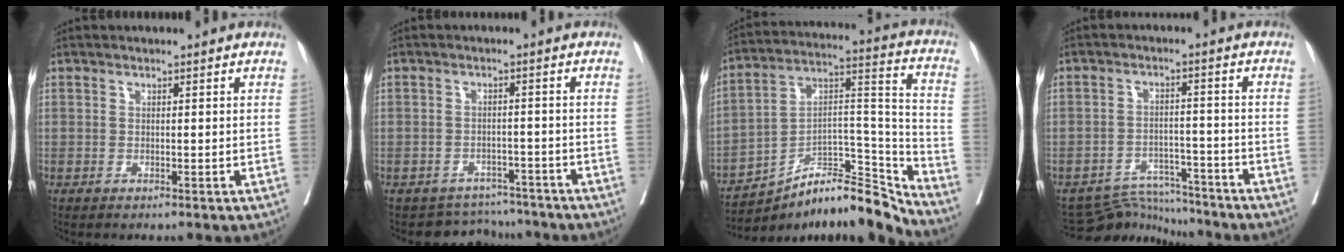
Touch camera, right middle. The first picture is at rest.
{"total": 5.7, "force": [-5.2, 2.1, -1.1], "torque": [0.022, 0.023, -0.070]}
{"total": 16.2, "force": [-14.0, 3.4, 7.5], "torque": [-0.095, 0.064, -0.228]}
{"total": 6.9, "force": [-6.6, 0.8, -1.6], "torque": [0.028, 0.013, -0.109]}